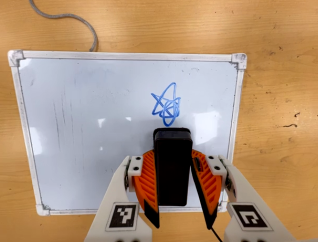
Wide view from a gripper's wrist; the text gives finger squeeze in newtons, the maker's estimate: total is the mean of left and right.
{"total": 6.2, "left": 4.7, "right": 7.7}